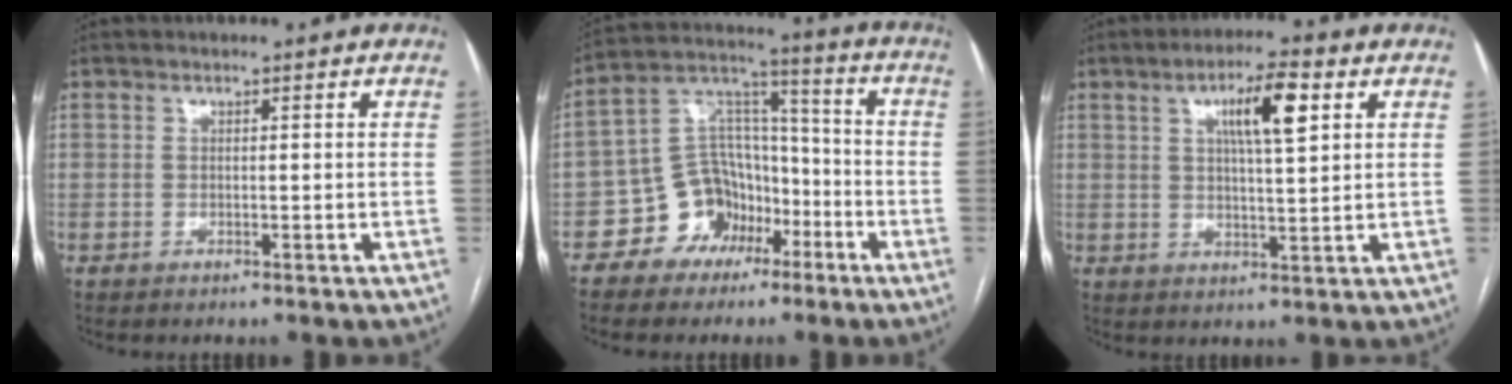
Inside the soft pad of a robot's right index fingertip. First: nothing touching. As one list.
[{"total": 11.1, "force": [-5.6, 8.5, 4.3], "torque": [-0.084, 0.041, -0.094]}, {"total": 8.0, "force": [3.1, 1.2, 7.3], "torque": [-0.126, 0.007, 0.051]}]